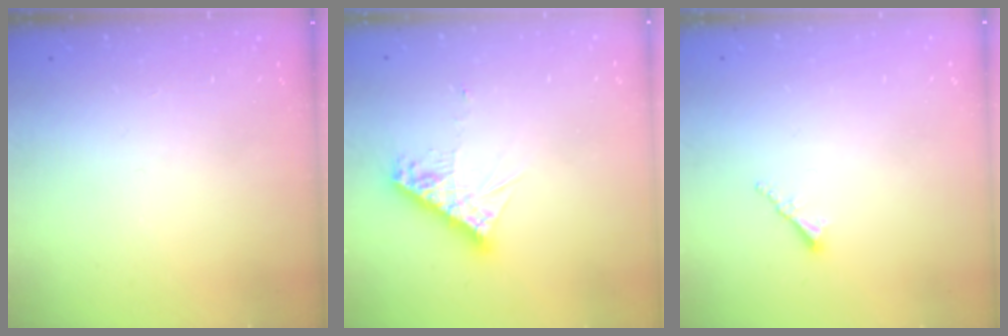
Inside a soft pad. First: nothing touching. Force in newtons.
{"total": 9.6, "press": 9.6, "slide": 0.7}
{"total": 1.7, "press": 1.7, "slide": 0.3}